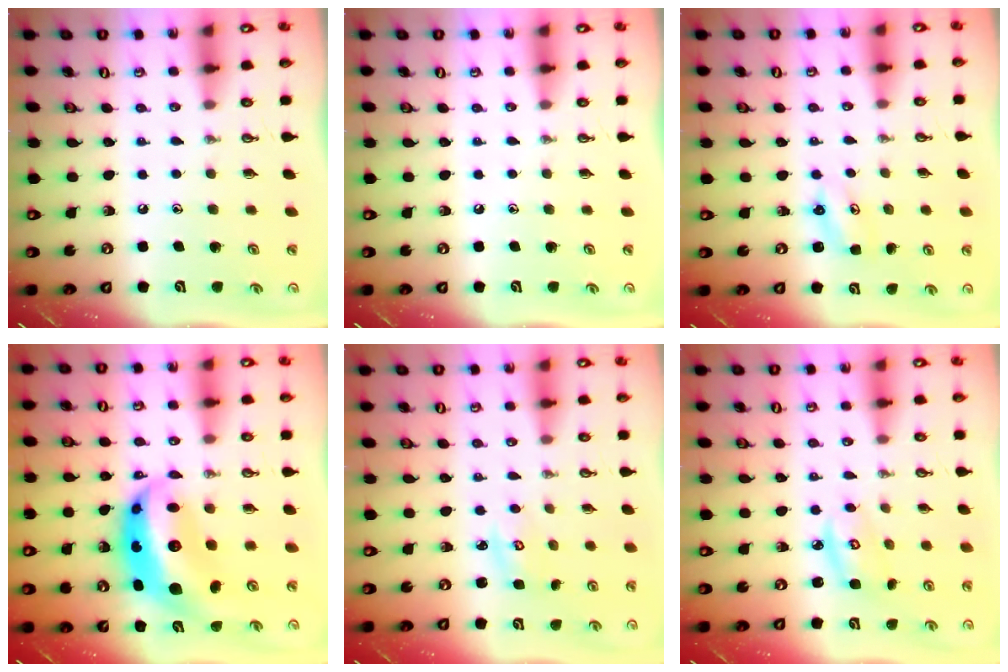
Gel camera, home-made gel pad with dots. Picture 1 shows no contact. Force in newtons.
{"total": 0.0}
{"total": 3.5, "press": 3.5, "slide": 0.4}
{"total": 13.4, "press": 13.3, "slide": 1.4}
{"total": 3.1, "press": 3.1, "slide": 0.2}
{"total": 4.5, "press": 4.5, "slide": 0.3}